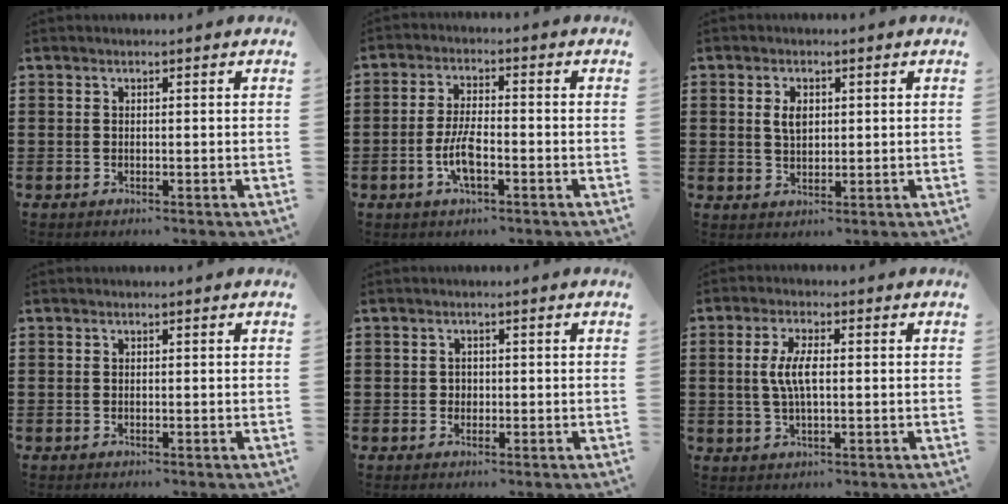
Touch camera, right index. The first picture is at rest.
{"total": 5.6, "force": [-1.9, 1.8, 5.0], "torque": [-0.114, -0.003, -0.041]}
{"total": 2.9, "force": [0.7, 1.6, 2.3], "torque": [-0.049, 0.008, 0.011]}
{"total": 0.0}
{"total": 0.8, "force": [0.0, 0.8, 0.2], "torque": [-0.008, 0.003, -0.002]}
{"total": 5.3, "force": [0.3, 1.6, 5.0], "torque": [-0.110, 0.000, -0.003]}